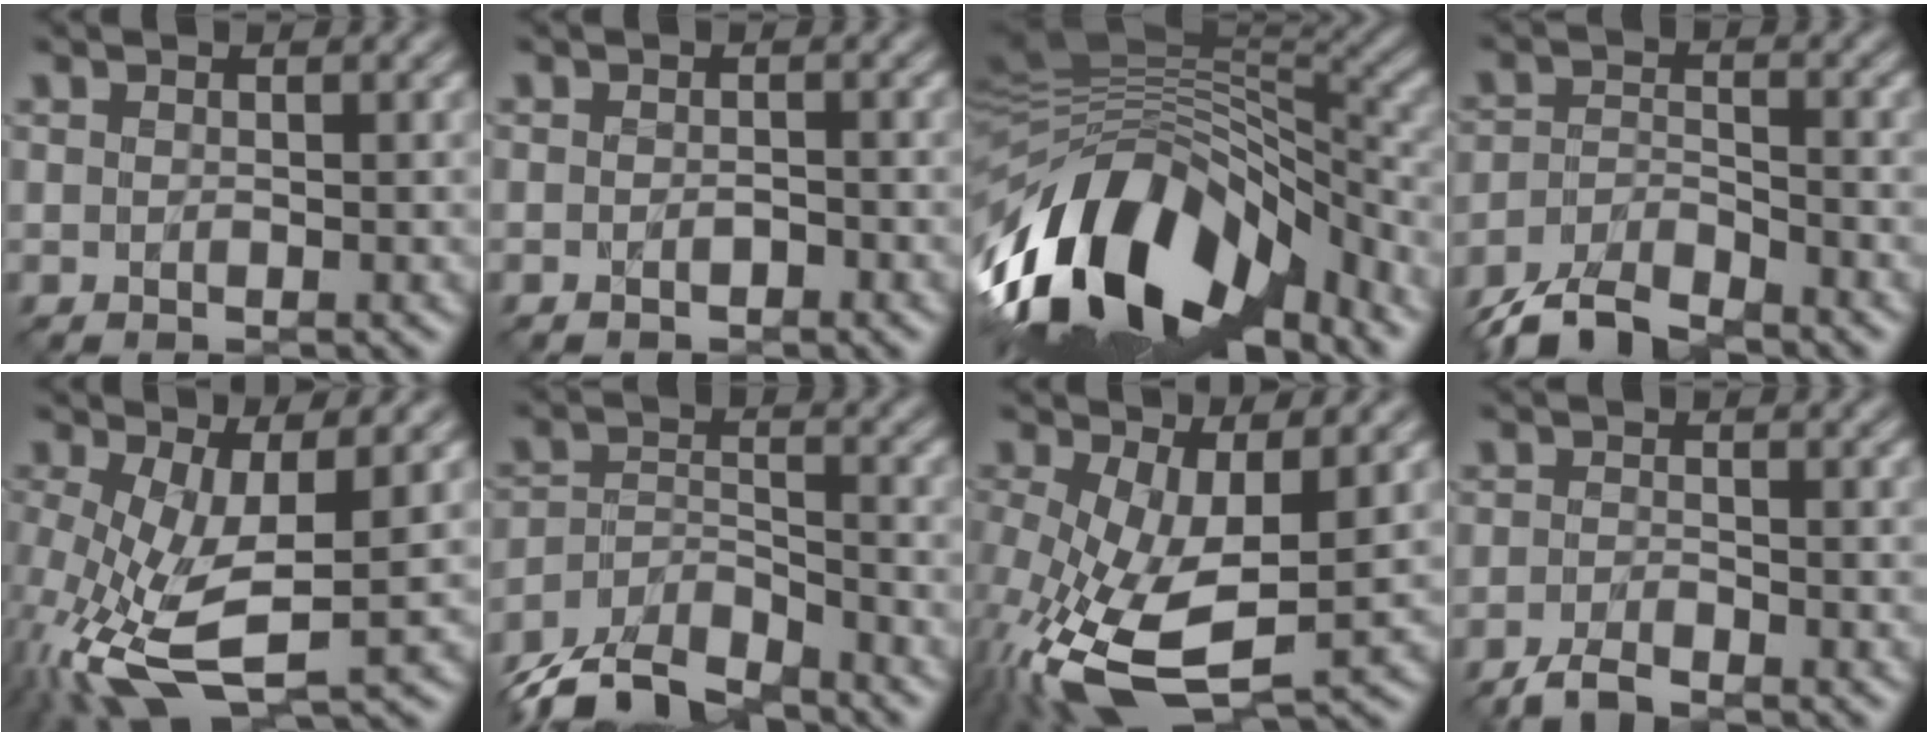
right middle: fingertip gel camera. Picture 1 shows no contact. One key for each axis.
{"total": 0.5, "fx": -0.5, "fy": -0.1, "fz": 0.1, "tx": -0.005, "ty": -0.005, "tz": -0.005}
{"total": 15.1, "fx": -8.0, "fy": 8.2, "fz": 9.8, "tx": -0.191, "ty": 0.008, "tz": -0.138}
{"total": 5.5, "fx": -5.2, "fy": 1.0, "fz": 1.2, "tx": -0.033, "ty": -0.012, "tz": -0.099}
{"total": 7.2, "fx": -1.7, "fy": 2.8, "fz": 6.4, "tx": -0.156, "ty": -0.015, "tz": -0.029}
{"total": 7.4, "fx": -6.9, "fy": 2.0, "fz": 1.6, "tx": -0.040, "ty": -0.008, "tz": -0.128}
{"total": 8.6, "fx": -1.9, "fy": 4.1, "fz": 7.4, "tx": -0.177, "ty": -0.024, "tz": -0.029}
{"total": 2.4, "fx": -2.3, "fy": 0.2, "fz": 0.6, "tx": -0.016, "ty": -0.006, "tz": -0.053}